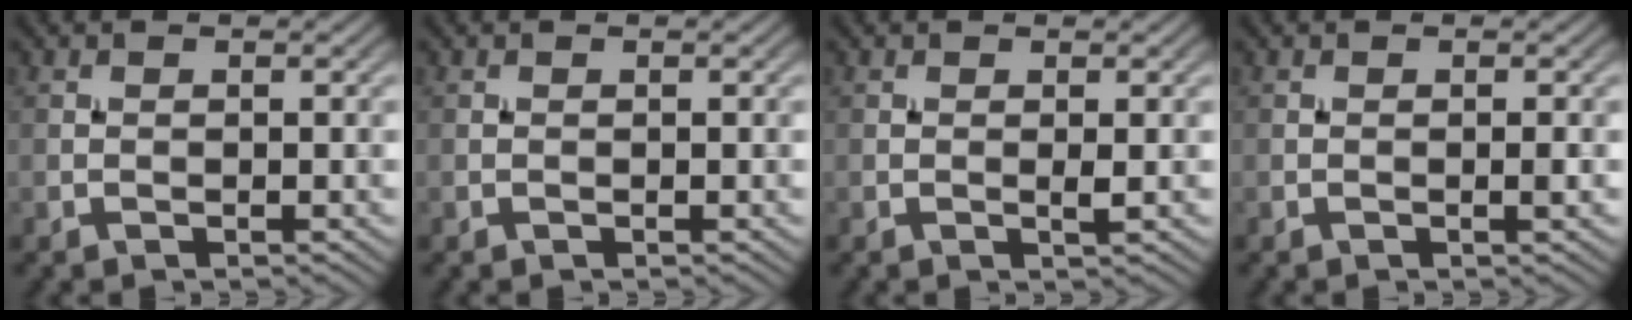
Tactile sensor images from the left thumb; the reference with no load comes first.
{"total": 0.0}
{"total": 0.7, "force": [0.1, -0.1, 0.7], "torque": [-0.017, -0.001, -0.001]}
{"total": 0.6, "force": [-0.1, -0.1, 0.6], "torque": [-0.011, 0.001, -0.003]}